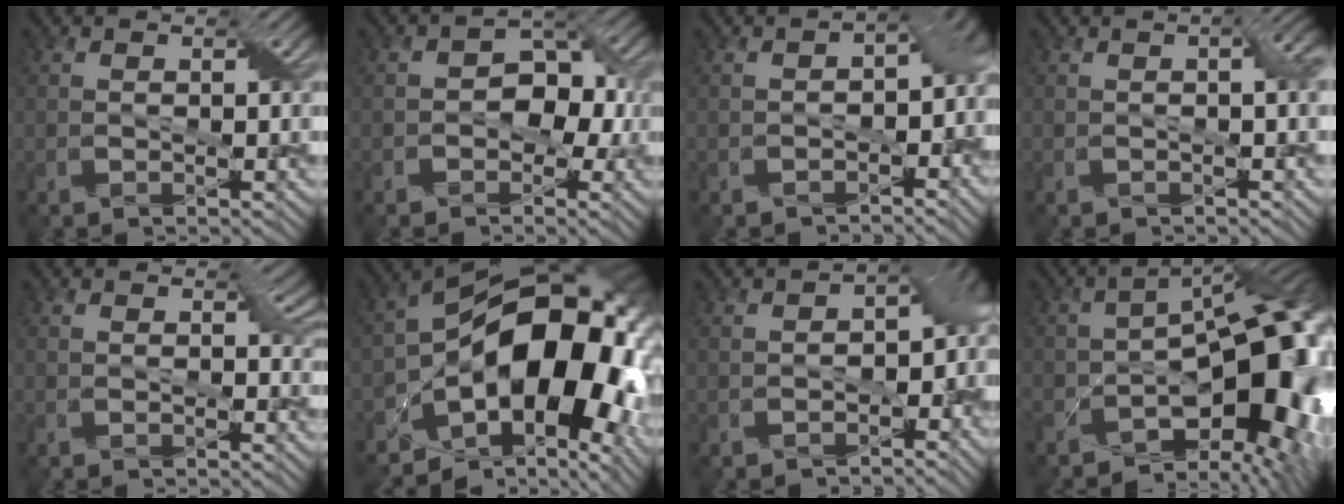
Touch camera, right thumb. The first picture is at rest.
{"total": 4.8, "force": [-0.9, 3.5, 3.3], "torque": [-0.018, 0.013, -0.025]}
{"total": 7.1, "force": [-2.9, 4.5, 4.7], "torque": [-0.037, -0.027, -0.044]}
{"total": 2.8, "force": [-0.6, 1.0, 2.6], "torque": [-0.034, 0.005, -0.015]}
{"total": 1.8, "force": [0.2, 1.3, 1.3], "torque": [-0.011, -0.001, -0.001]}
{"total": 17.7, "force": [-3.1, 10.7, 13.7], "torque": [-0.210, -0.025, -0.039]}
{"total": 7.8, "force": [-3.7, 4.9, 4.8], "torque": [-0.038, -0.020, -0.050]}
{"total": 15.6, "force": [-6.2, 7.8, 12.0], "torque": [-0.151, -0.023, -0.095]}